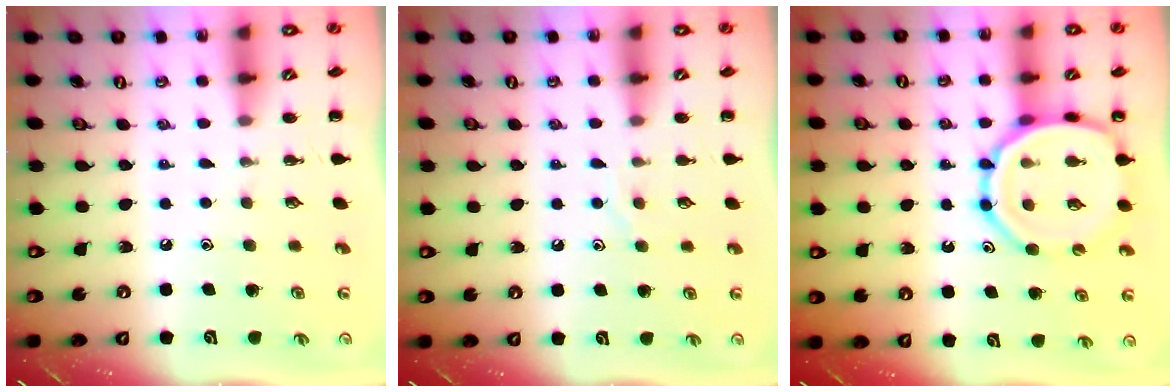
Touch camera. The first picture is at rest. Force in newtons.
{"total": 5.8, "press": 5.7, "slide": 0.9}
{"total": 13.5, "press": 13.2, "slide": 2.4}